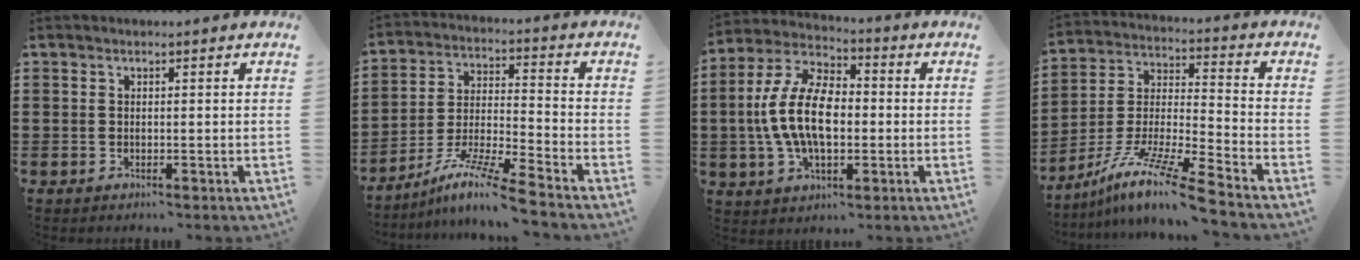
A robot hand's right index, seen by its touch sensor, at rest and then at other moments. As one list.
[{"total": 9.7, "force": [-7.9, 0.1, 5.7], "torque": [-0.118, -0.003, -0.159]}, {"total": 11.9, "force": [-0.9, 6.6, 9.9], "torque": [-0.231, 0.001, -0.022]}, {"total": 11.5, "force": [-9.1, 0.0, 7.0], "torque": [-0.133, 0.003, -0.181]}]